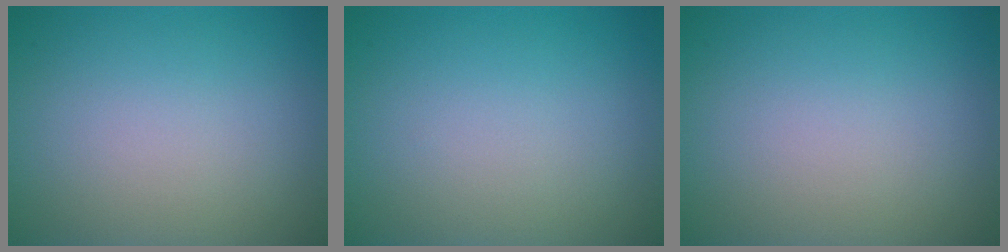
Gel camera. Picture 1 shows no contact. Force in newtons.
{"total": 0.0}
{"total": 0.0}